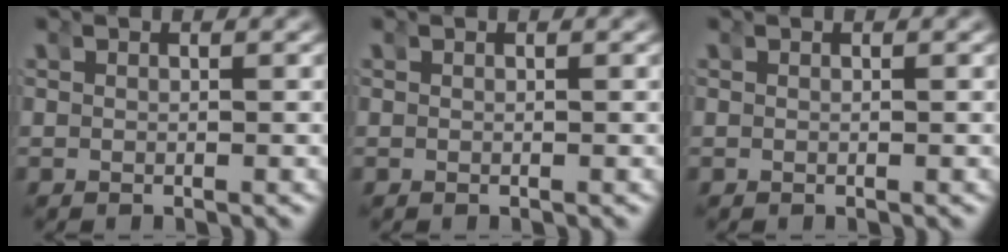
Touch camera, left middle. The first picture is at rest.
{"total": 0.0}
{"total": 0.0}